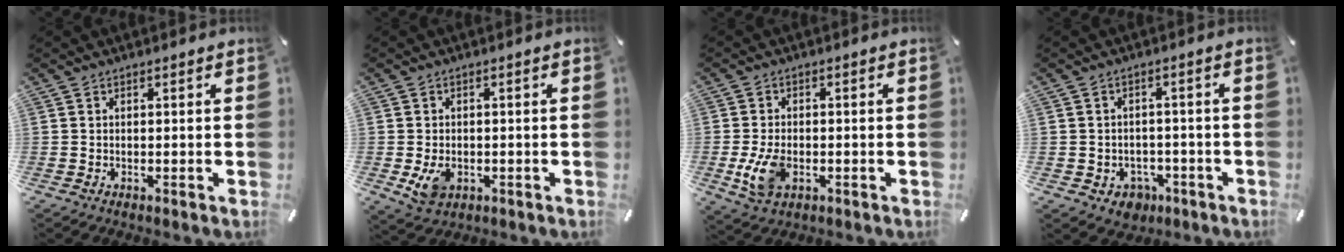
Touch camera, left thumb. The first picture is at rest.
{"total": 4.9, "force": [-1.0, 3.7, 3.1], "torque": [-0.055, -0.006, -0.021]}
{"total": 7.6, "force": [-1.8, 4.9, 5.4], "torque": [-0.119, -0.003, -0.034]}
{"total": 4.6, "force": [-1.8, 4.0, 1.3], "torque": [-0.015, 0.013, -0.030]}